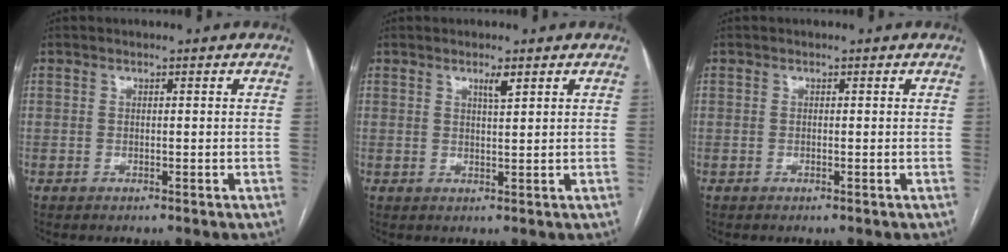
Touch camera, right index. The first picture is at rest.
{"total": 1.9, "force": [1.2, 0.1, 1.5], "torque": [-0.028, -0.003, 0.021]}
{"total": 0.0}